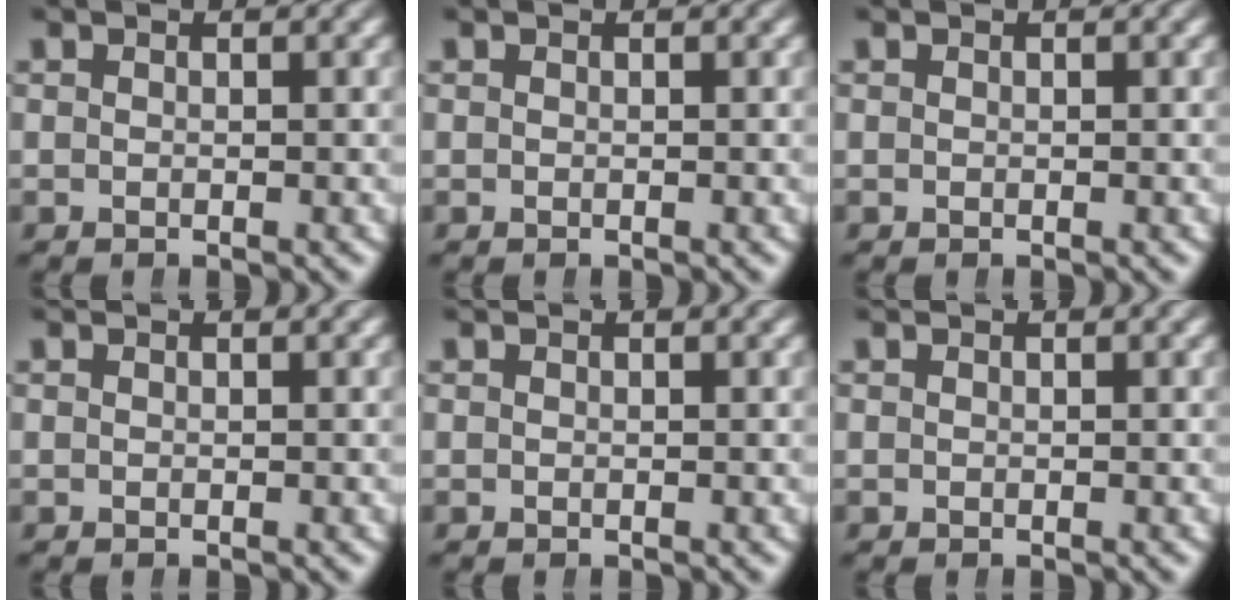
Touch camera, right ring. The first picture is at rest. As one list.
[{"total": 0.0}, {"total": 0.0}, {"total": 0.0}, {"total": 0.0}, {"total": 0.0}]